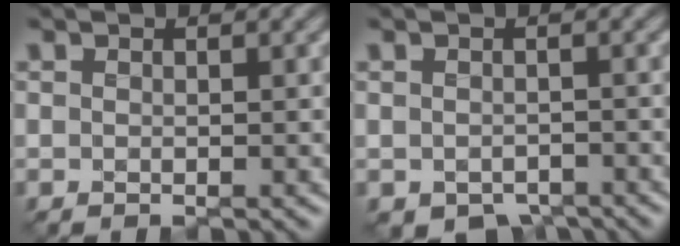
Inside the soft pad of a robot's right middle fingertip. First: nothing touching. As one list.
[{"total": 3.1, "force": [-1.9, 2.0, 1.6], "torque": [-0.018, -0.015, -0.024]}]